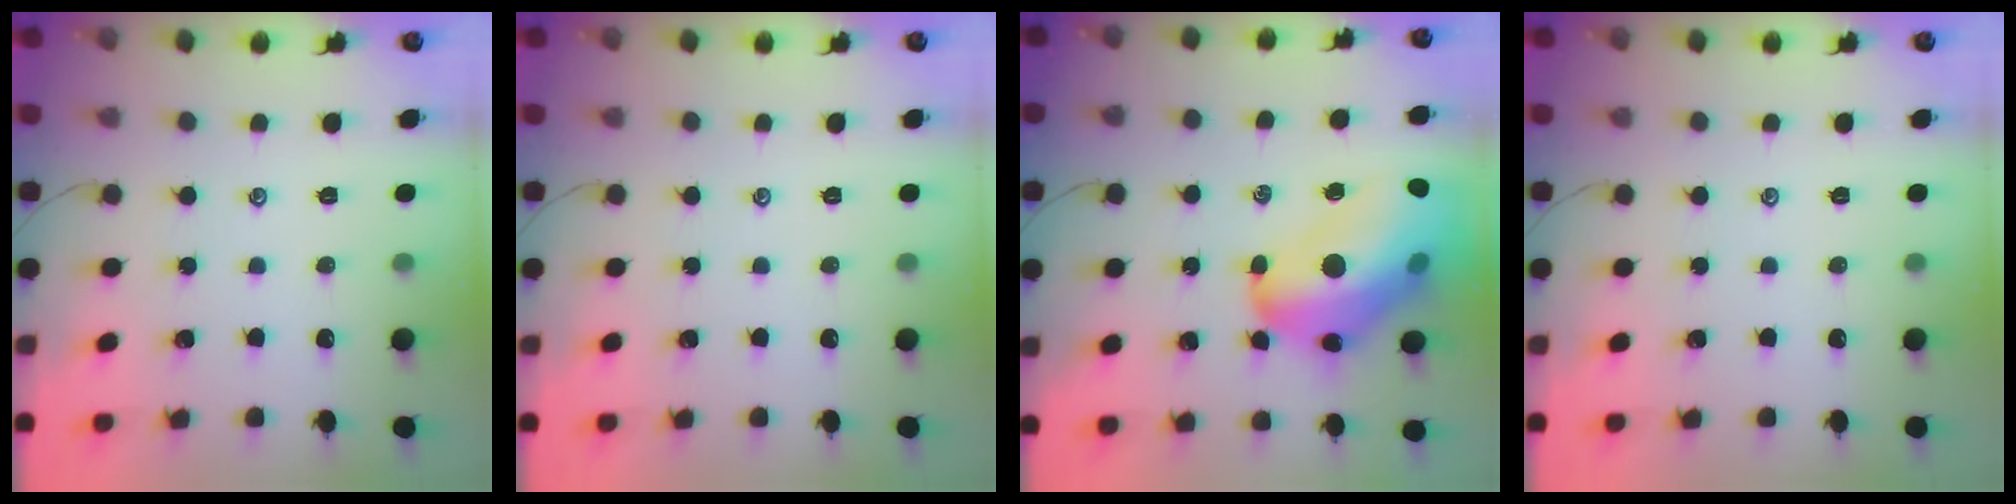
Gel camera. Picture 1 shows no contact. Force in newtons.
{"total": 0.0}
{"total": 25.8, "press": 25.0, "slide": 6.4}
{"total": 0.0}